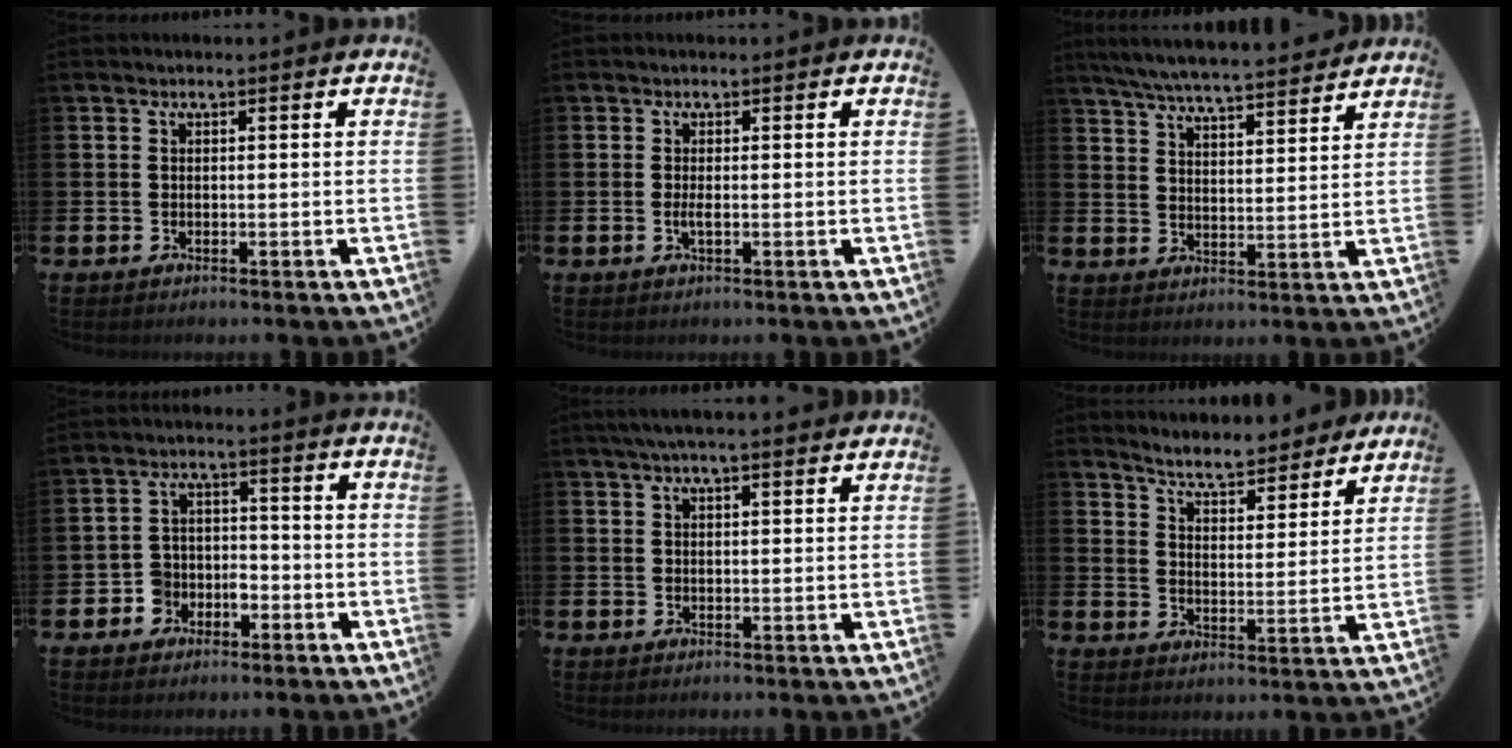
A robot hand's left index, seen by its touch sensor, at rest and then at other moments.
{"total": 1.1, "force": [-0.2, 0.2, 1.1], "torque": [-0.026, 0.001, -0.003]}
{"total": 6.4, "force": [6.3, 0.3, 1.5], "torque": [-0.048, -0.042, 0.110]}
{"total": 3.9, "force": [-2.5, 2.9, 0.4], "torque": [-0.026, 0.009, -0.053]}
{"total": 3.4, "force": [3.0, 0.2, 1.6], "torque": [-0.038, -0.003, 0.054]}
{"total": 6.0, "force": [5.9, 0.9, 1.1], "torque": [-0.044, -0.043, 0.099]}